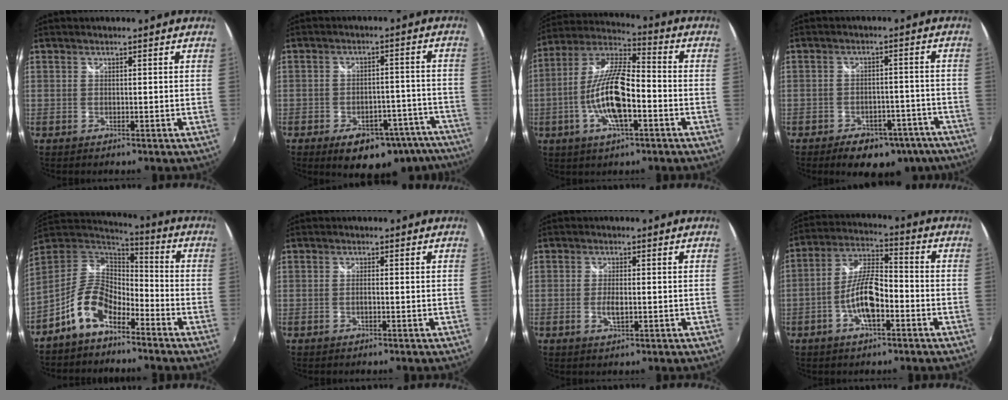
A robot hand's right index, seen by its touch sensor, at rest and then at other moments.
{"total": 16.2, "force": [-12.2, 7.7, 7.5], "torque": [-0.109, 0.018, -0.133]}
{"total": 14.4, "force": [-4.2, 4.4, 13.1], "torque": [-0.265, -0.002, -0.082]}
{"total": 13.7, "force": [-10.3, 7.2, 5.5], "torque": [-0.102, 0.018, -0.111]}
{"total": 11.5, "force": [-6.8, 5.8, 7.2], "torque": [-0.151, 0.015, -0.133]}
{"total": 0.9, "force": [-0.2, 0.1, 0.9], "torque": [-0.018, 0.000, -0.006]}
{"total": 2.9, "force": [-0.6, 1.1, 2.6], "torque": [-0.049, -0.007, -0.008]}
{"total": 10.0, "force": [-3.8, 3.3, 8.6], "torque": [-0.179, 0.008, -0.069]}